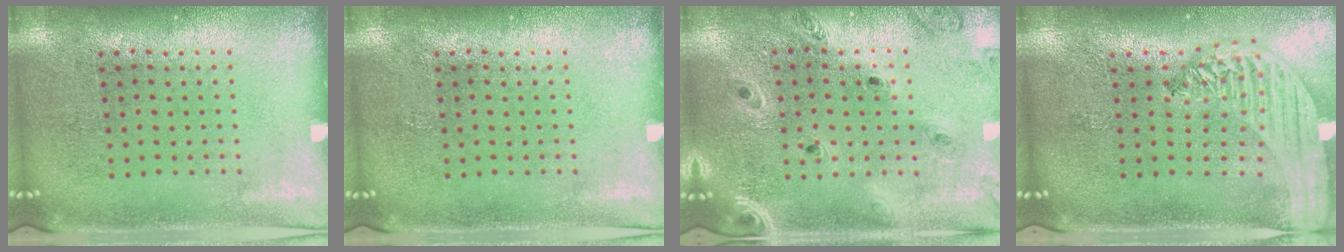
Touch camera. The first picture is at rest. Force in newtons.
{"total": 0.0}
{"total": 1.3, "press": 1.3, "slide": 0.2}
{"total": 2.4, "press": 2.1, "slide": 1.3}